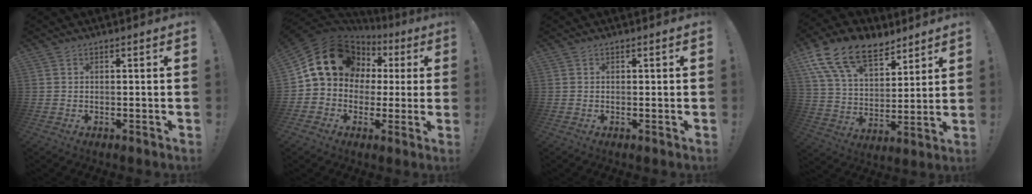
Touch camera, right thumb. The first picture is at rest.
{"total": 18.1, "force": [6.3, 14.3, 9.2], "torque": [-0.148, -0.022, 0.136]}
{"total": 0.0}
{"total": 17.8, "force": [11.3, 10.2, 9.2], "torque": [-0.164, -0.066, 0.212]}